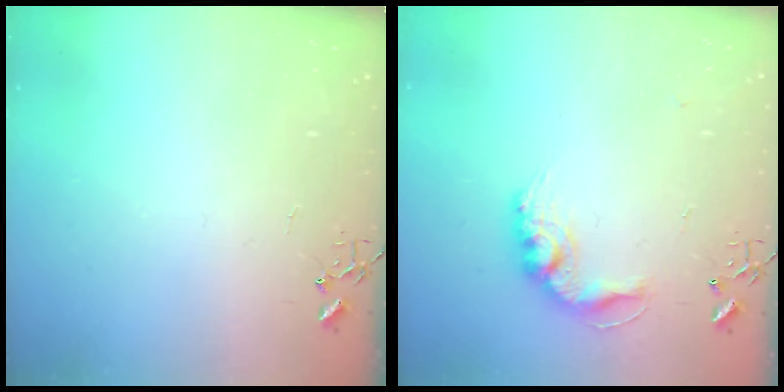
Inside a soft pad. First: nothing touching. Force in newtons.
{"total": 13.8, "press": 13.8, "slide": 1.0}